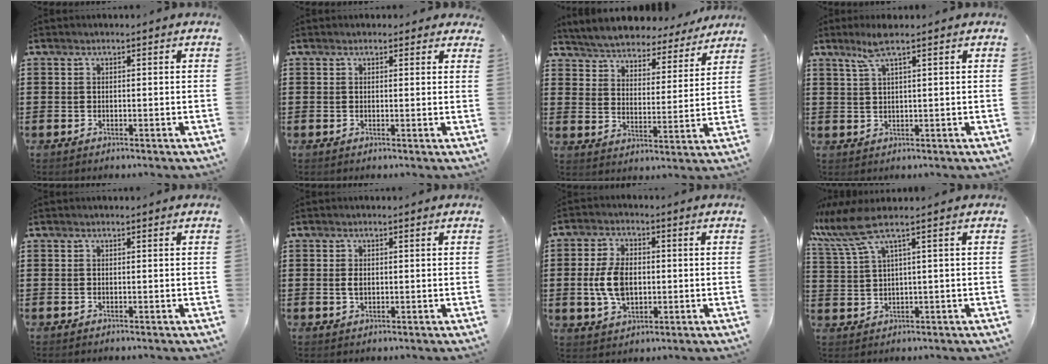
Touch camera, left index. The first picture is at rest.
{"total": 1.3, "force": [0.9, 1.0, 0.3], "torque": [-0.001, 0.005, 0.014]}
{"total": 4.9, "force": [4.9, 0.1, 0.0], "torque": [-0.030, -0.041, 0.082]}
{"total": 4.2, "force": [2.5, 0.1, 3.4], "torque": [-0.073, 0.001, 0.043]}
{"total": 0.0}
{"total": 1.7, "force": [0.1, 1.0, 1.4], "torque": [-0.030, 0.005, 0.001]}
{"total": 7.3, "force": [-0.2, 4.5, 5.7], "torque": [-0.142, 0.002, -0.013]}
{"total": 5.8, "force": [2.6, 0.9, 5.0], "torque": [-0.130, -0.018, 0.038]}